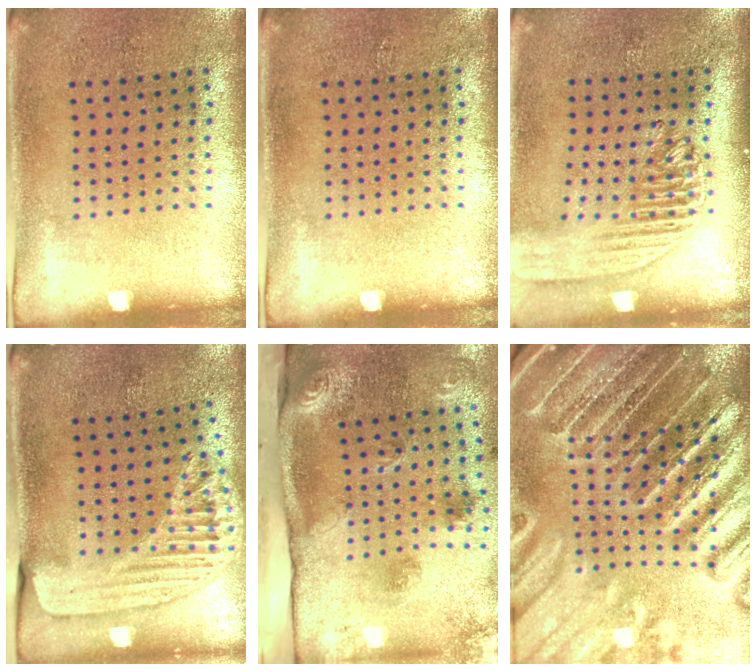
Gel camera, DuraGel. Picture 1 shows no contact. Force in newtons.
{"total": 0.0}
{"total": 2.0, "press": 1.7, "slide": 1.1}
{"total": 1.5, "press": 1.5, "slide": 0.3}
{"total": 3.2, "press": 2.0, "slide": 2.5}
{"total": 4.7, "press": 4.3, "slide": 1.8}